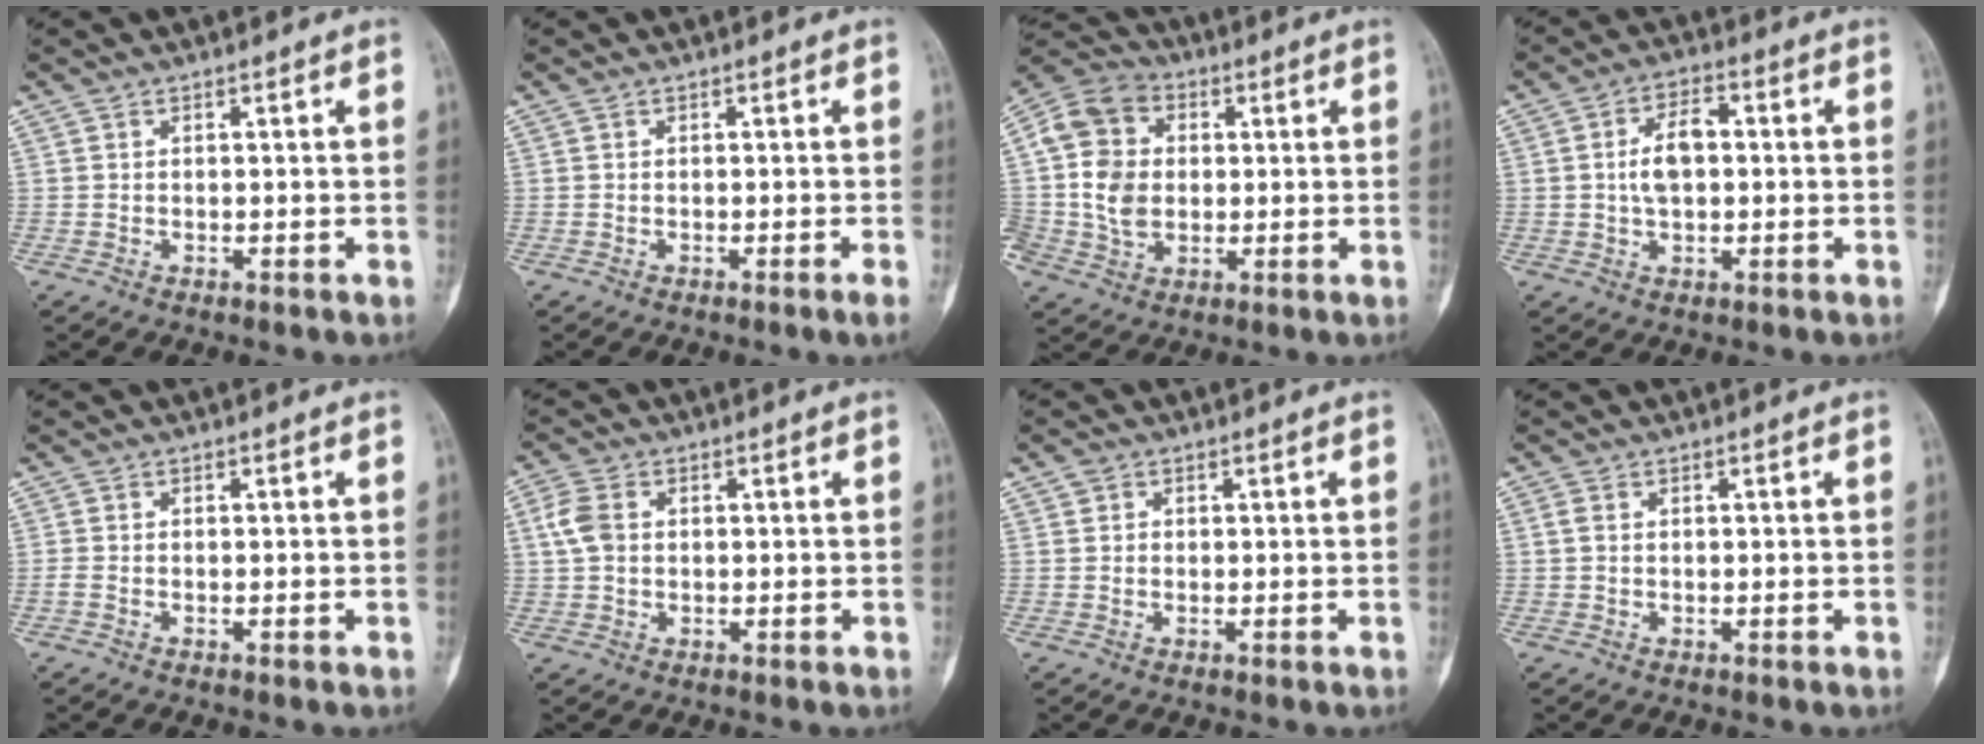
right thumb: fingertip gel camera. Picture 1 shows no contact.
{"total": 1.0, "force": [-0.5, -0.3, 0.8], "torque": [-0.016, 0.000, -0.008]}
{"total": 13.3, "force": [1.1, 10.7, 7.8], "torque": [-0.130, 0.014, 0.014]}
{"total": 6.9, "force": [0.4, 3.8, 5.7], "torque": [-0.090, 0.011, 0.001]}
{"total": 0.7, "force": [-0.3, 0.4, 0.5], "torque": [-0.011, -0.001, -0.008]}
{"total": 5.1, "force": [1.0, 3.7, 3.4], "torque": [-0.076, 0.007, 0.017]}
{"total": 1.5, "force": [0.5, 1.3, 0.5], "torque": [0.003, 0.001, 0.005]}
{"total": 1.4, "force": [0.3, 1.0, 0.9], "torque": [-0.023, 0.002, 0.010]}